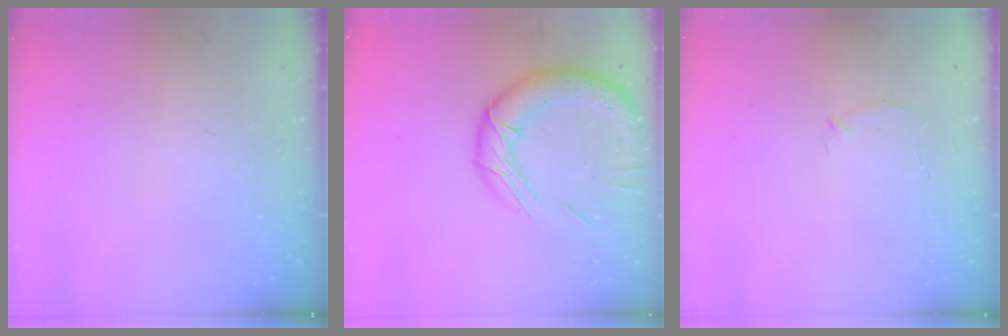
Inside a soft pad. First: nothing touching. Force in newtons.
{"total": 17.5, "press": 17.4, "slide": 1.5}
{"total": 5.0, "press": 4.8, "slide": 1.2}